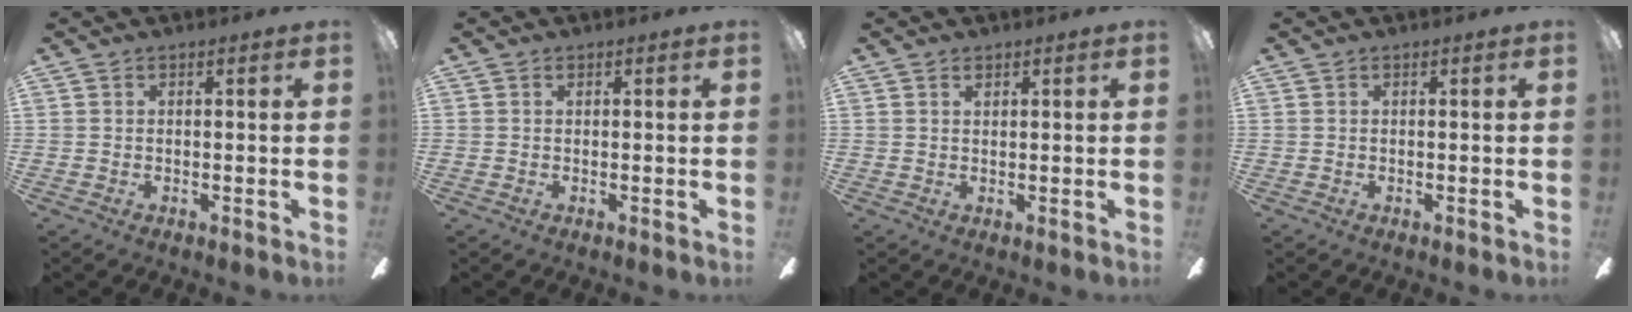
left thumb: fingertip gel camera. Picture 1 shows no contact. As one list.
[{"total": 0.0}, {"total": 1.0, "force": [0.7, 0.5, 0.4], "torque": [-0.010, 0.001, 0.013]}, {"total": 0.0}]